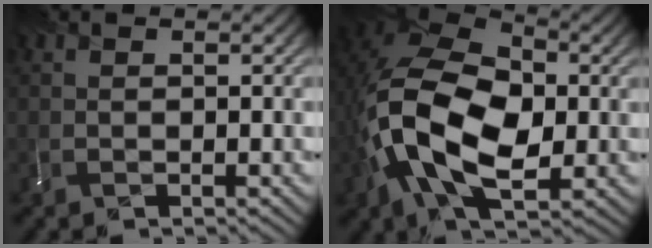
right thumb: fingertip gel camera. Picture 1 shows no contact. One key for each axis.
{"total": 15.9, "fx": -2.6, "fy": 9.4, "fz": 12.6, "tx": -0.273, "ty": 0.002, "tz": -0.063}